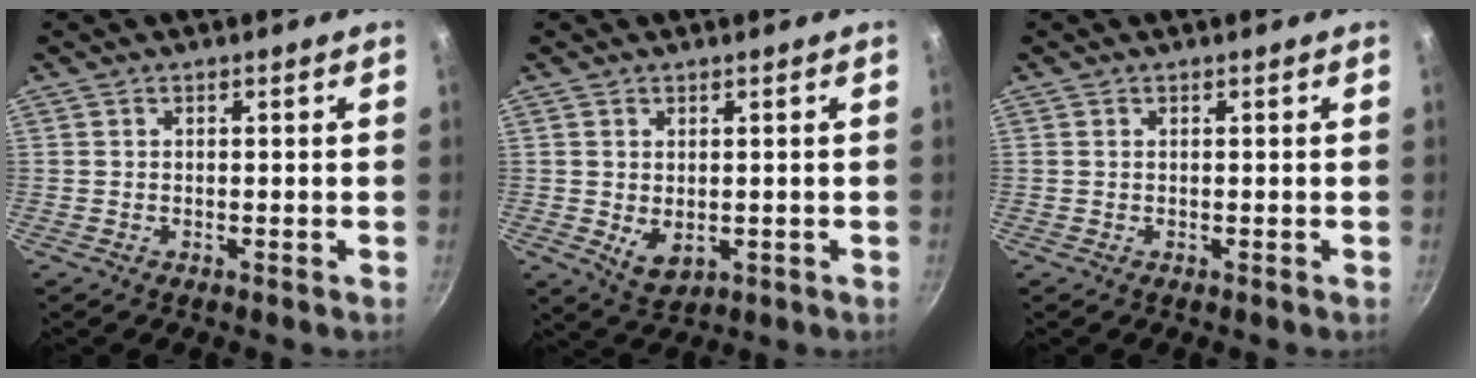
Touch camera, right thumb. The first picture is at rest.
{"total": 4.6, "force": [-0.1, 3.2, 3.4], "torque": [-0.054, -0.015, 0.008]}
{"total": 0.0}